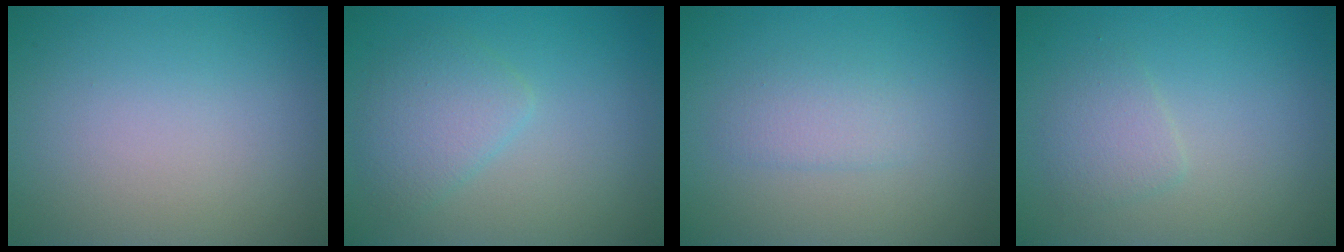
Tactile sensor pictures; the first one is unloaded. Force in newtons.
{"total": 2.9, "press": 2.9, "slide": 0.0}
{"total": 1.7, "press": 1.7, "slide": 0.1}
{"total": 1.8, "press": 1.8, "slide": 0.1}